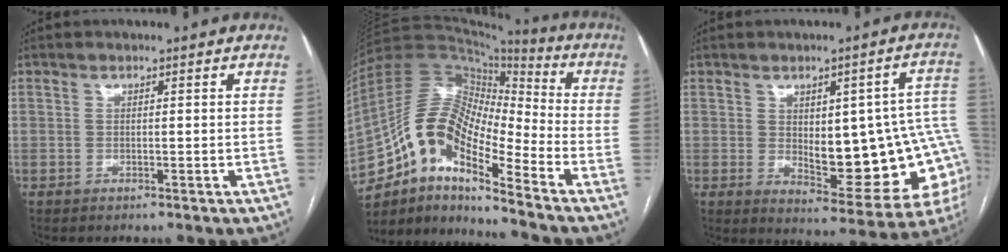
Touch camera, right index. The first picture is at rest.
{"total": 16.1, "force": [-9.4, 4.7, 12.2], "torque": [-0.231, 0.034, -0.166]}
{"total": 18.7, "force": [-0.7, 6.5, 17.5], "torque": [-0.169, 0.016, 0.013]}